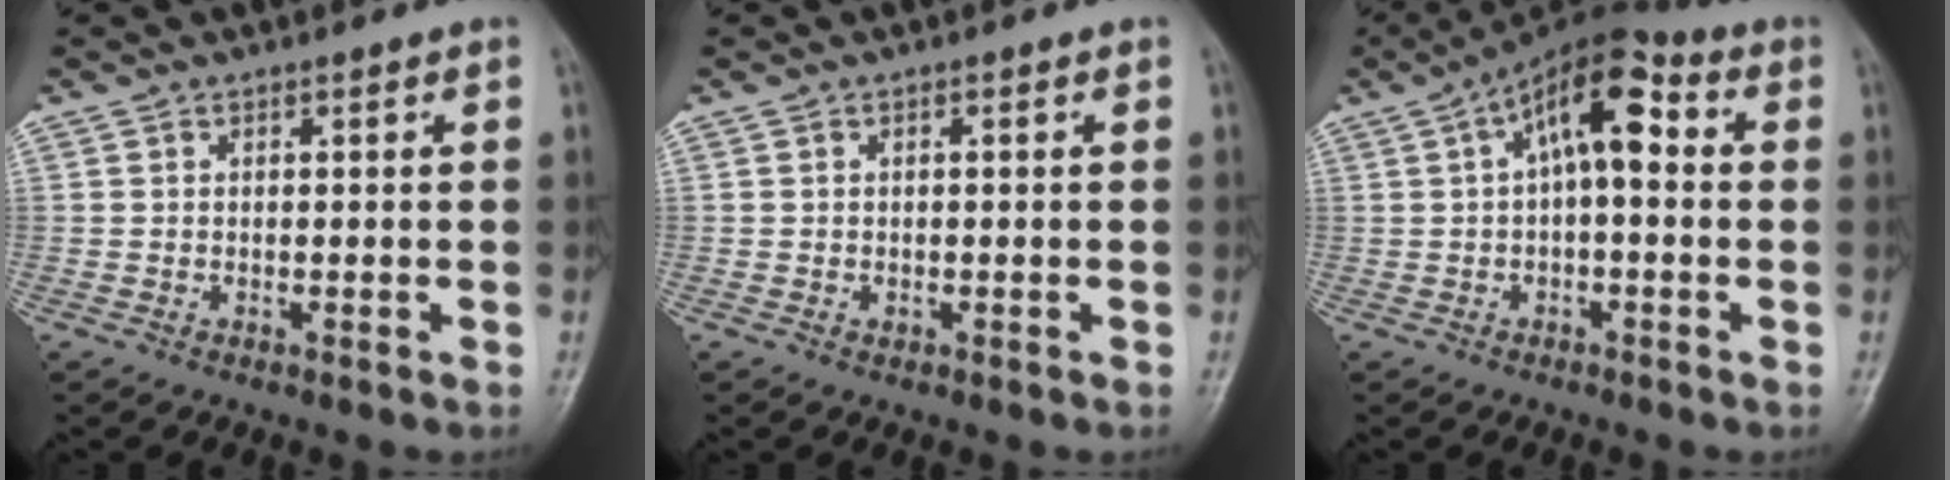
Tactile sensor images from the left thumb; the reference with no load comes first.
{"total": 0.6, "force": [-0.1, 0.4, 0.4], "torque": [-0.005, 0.002, 0.000]}
{"total": 11.4, "force": [2.2, 5.1, 10.0], "torque": [-0.149, 0.038, 0.023]}